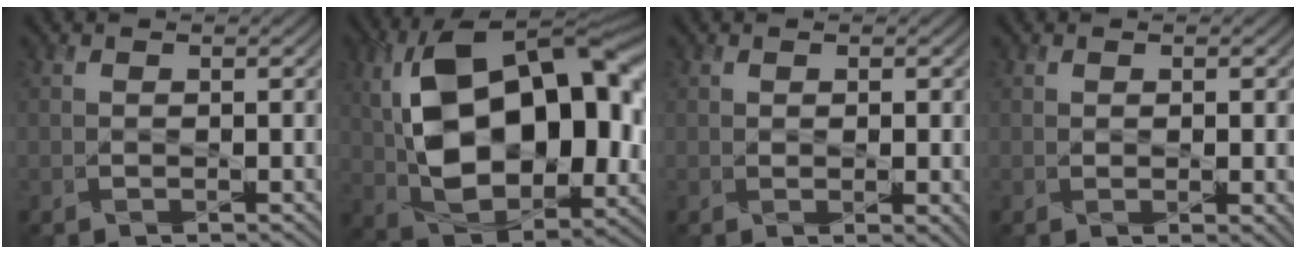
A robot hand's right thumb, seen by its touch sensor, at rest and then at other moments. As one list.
[{"total": 19.0, "force": [3.2, 11.0, 15.1], "torque": [-0.279, 0.003, 0.059]}, {"total": 2.0, "force": [0.1, 0.6, 1.9], "torque": [-0.032, -0.005, 0.007]}, {"total": 1.7, "force": [0.2, 0.5, 1.6], "torque": [-0.027, -0.005, 0.007]}]